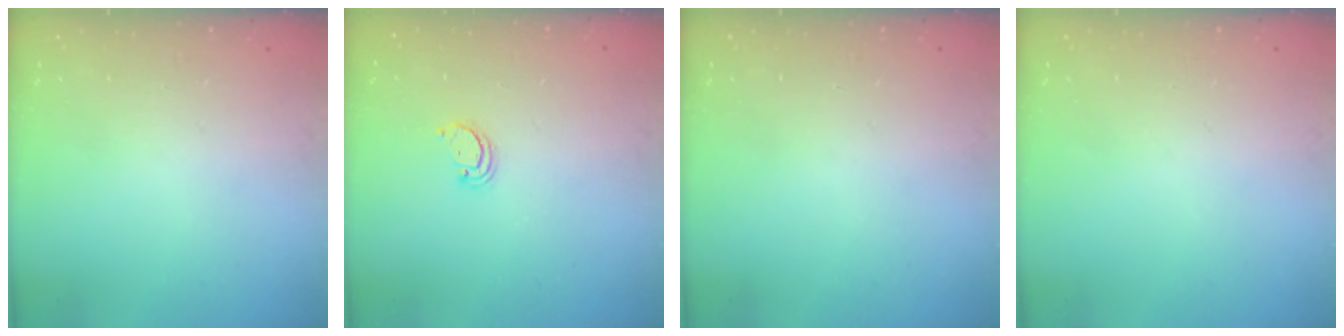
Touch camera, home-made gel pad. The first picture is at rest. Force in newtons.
{"total": 2.2, "press": 2.2, "slide": 0.2}
{"total": 0.0}
{"total": 0.0}